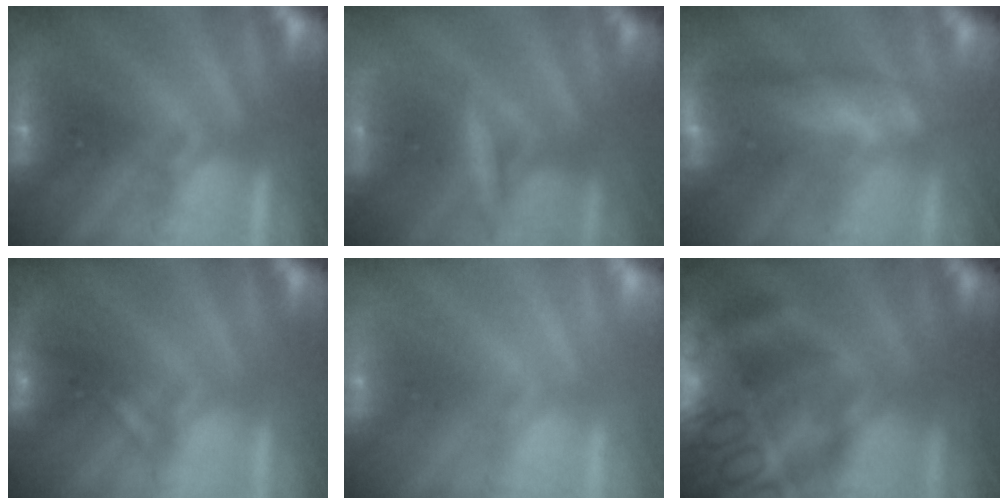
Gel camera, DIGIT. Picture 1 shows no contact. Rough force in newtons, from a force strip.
{"total": 2.9}
{"total": 6.1}
{"total": 2.6}
{"total": 2.7}
{"total": 7.7}